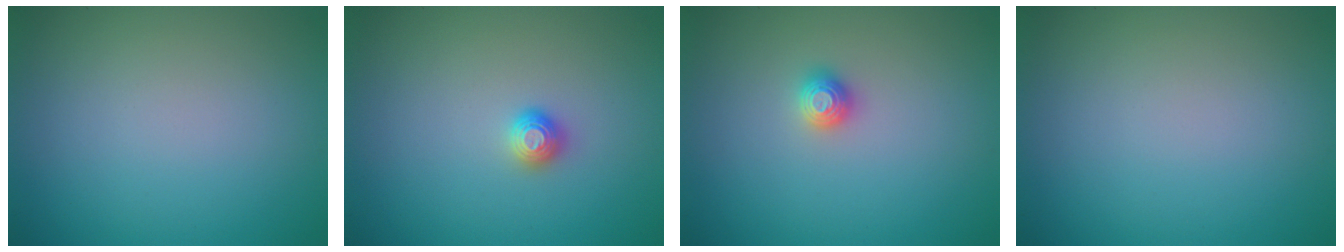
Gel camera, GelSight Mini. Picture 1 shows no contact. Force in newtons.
{"total": 1.1, "press": 1.1, "slide": 0.1}
{"total": 1.2, "press": 1.2, "slide": 0.2}
{"total": 0.0}